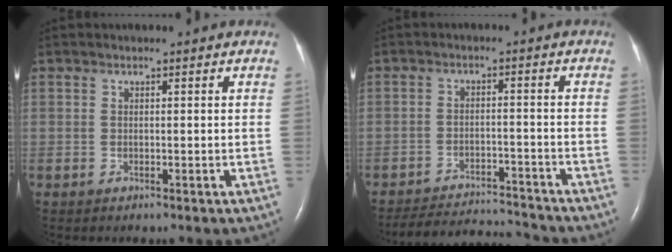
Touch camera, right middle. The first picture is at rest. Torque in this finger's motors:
{"motor_torque": [0.10, -0.26, -0.03, 0.02]}